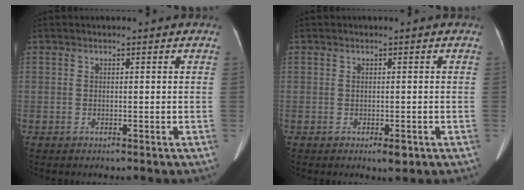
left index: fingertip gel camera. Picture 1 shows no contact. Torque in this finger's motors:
{"motor_torque": [0.32, 0.38, 0.01, -0.02]}